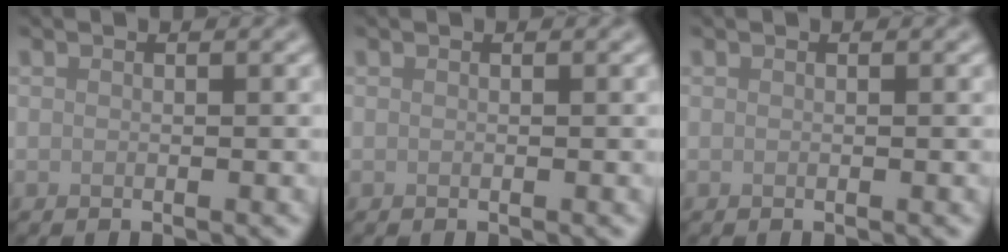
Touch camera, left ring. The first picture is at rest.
{"total": 0.0}
{"total": 0.0}